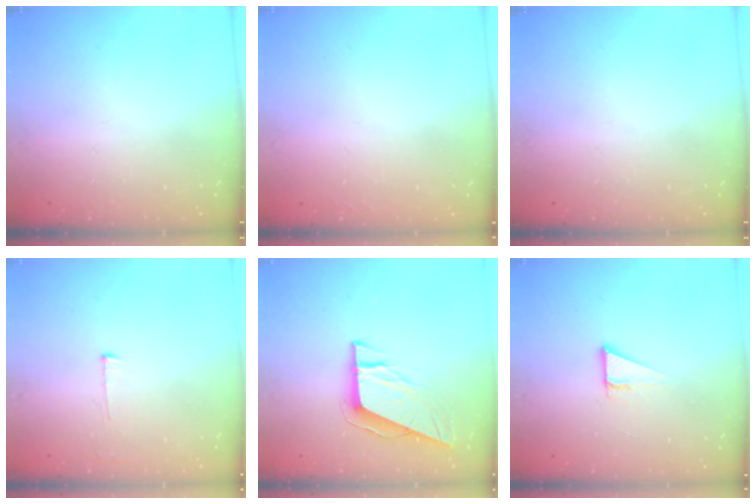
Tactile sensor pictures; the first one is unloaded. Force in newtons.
{"total": 1.5, "press": 1.5, "slide": 0.1}
{"total": 0.0}
{"total": 4.0, "press": 4.0, "slide": 0.2}
{"total": 9.0, "press": 9.0, "slide": 1.0}
{"total": 2.9, "press": 2.9, "slide": 0.2}